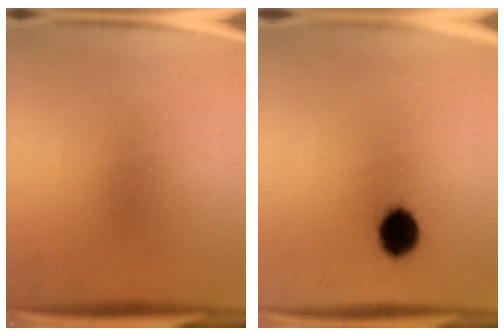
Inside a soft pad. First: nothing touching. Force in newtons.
{"total": 8.2}